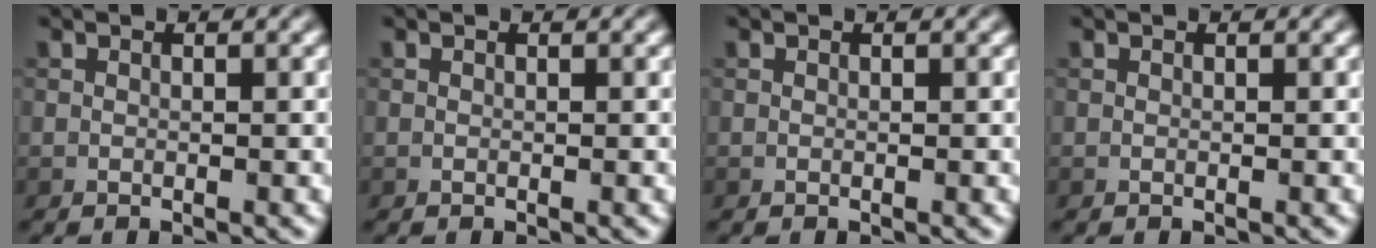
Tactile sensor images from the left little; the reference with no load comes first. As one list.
[{"total": 0.0}, {"total": 0.0}, {"total": 0.0}]